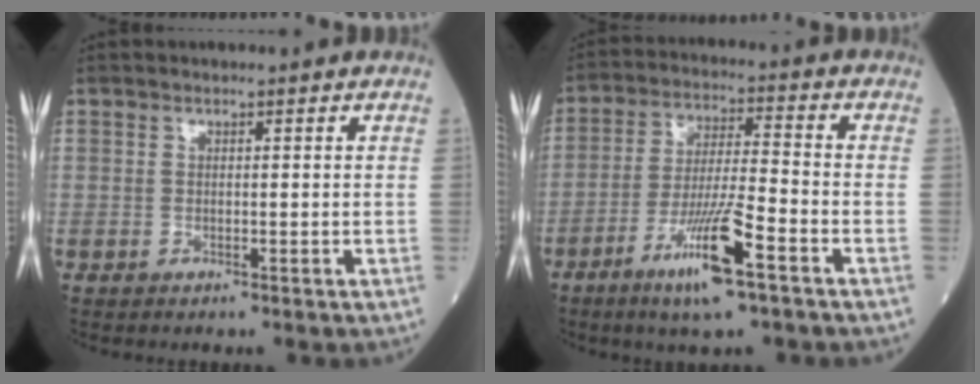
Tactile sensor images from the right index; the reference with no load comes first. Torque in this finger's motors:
{"motor_torque": [1.54, -0.60, 0.79, 0.21]}